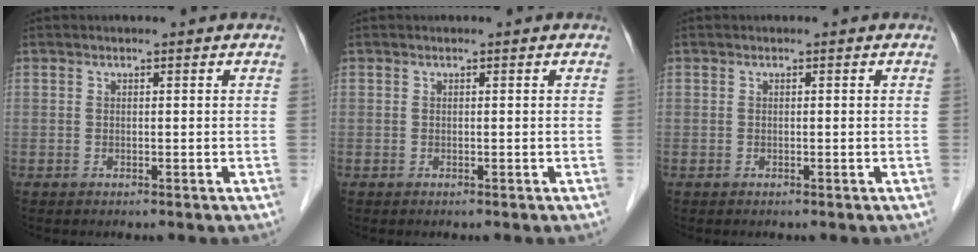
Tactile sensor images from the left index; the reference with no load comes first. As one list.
[{"total": 0.0}, {"total": 0.0}]